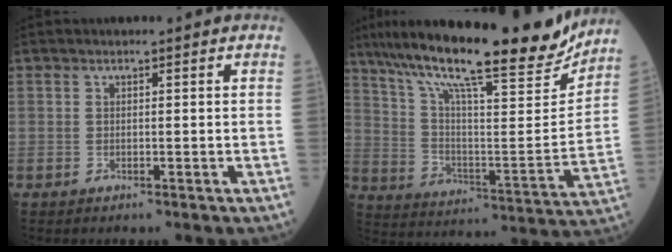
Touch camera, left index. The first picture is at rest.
{"total": 25.0, "force": [20.6, 3.1, 13.8], "torque": [-0.243, -0.016, 0.309]}